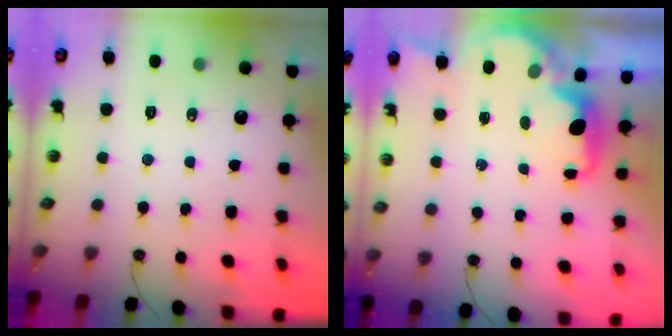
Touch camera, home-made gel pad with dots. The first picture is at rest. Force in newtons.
{"total": 2.1, "press": 2.0, "slide": 0.8}